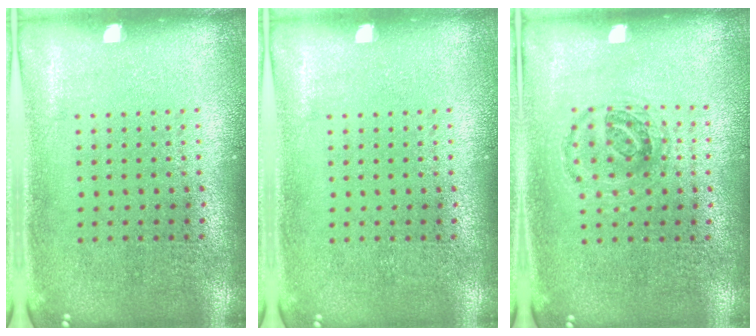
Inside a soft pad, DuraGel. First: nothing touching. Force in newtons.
{"total": 0.0}
{"total": 0.9, "press": 0.9, "slide": 0.3}